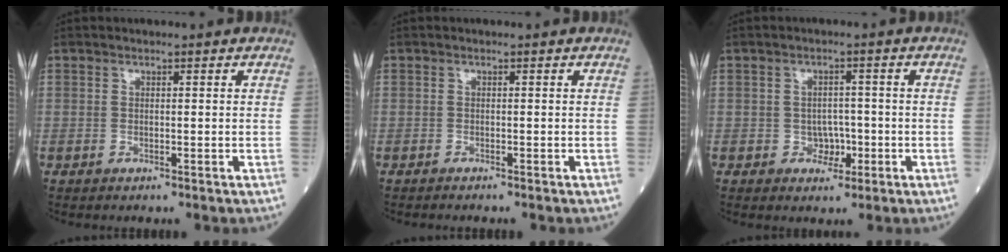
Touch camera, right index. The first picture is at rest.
{"total": 1.0, "force": [-0.9, 0.0, 0.3], "torque": [-0.006, 0.000, -0.013]}
{"total": 3.2, "force": [-0.9, 2.5, 1.7], "torque": [-0.018, 0.005, -0.011]}